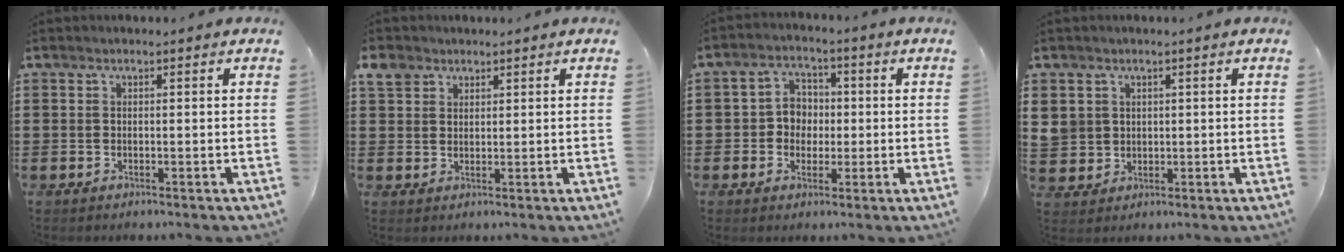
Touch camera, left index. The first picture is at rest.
{"total": 3.3, "force": [2.2, 2.4, 0.6], "torque": [-0.026, 0.011, 0.042]}
{"total": 4.7, "force": [-0.3, 4.4, 1.7], "torque": [-0.050, 0.014, -0.009]}
{"total": 3.3, "force": [1.1, 3.1, 0.3], "torque": [-0.023, 0.011, 0.019]}